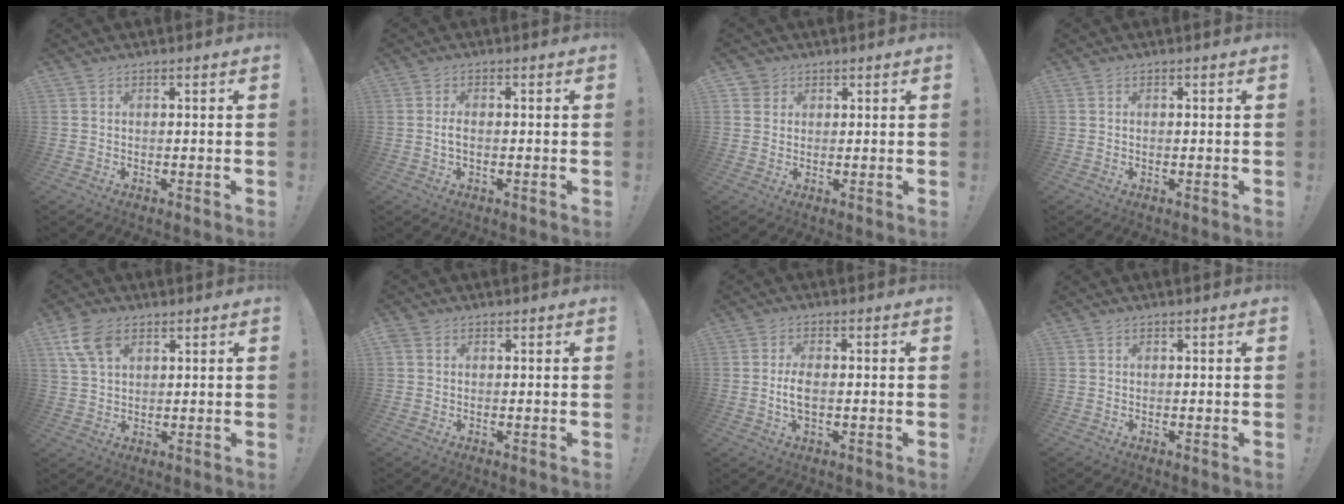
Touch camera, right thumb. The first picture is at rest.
{"total": 2.3, "force": [-0.4, 0.7, 2.1], "torque": [-0.047, 0.002, -0.009]}
{"total": 2.7, "force": [1.5, 2.3, 0.3], "torque": [0.004, -0.008, 0.025]}
{"total": 0.0}
{"total": 9.4, "force": [4.5, 5.6, 6.0], "torque": [-0.110, -0.005, 0.088]}
{"total": 1.6, "force": [0.5, 1.3, 0.8], "torque": [-0.008, 0.000, 0.009]}
{"total": 4.6, "force": [-0.5, 1.7, 4.3], "torque": [-0.082, -0.004, -0.011]}
{"total": 0.0}